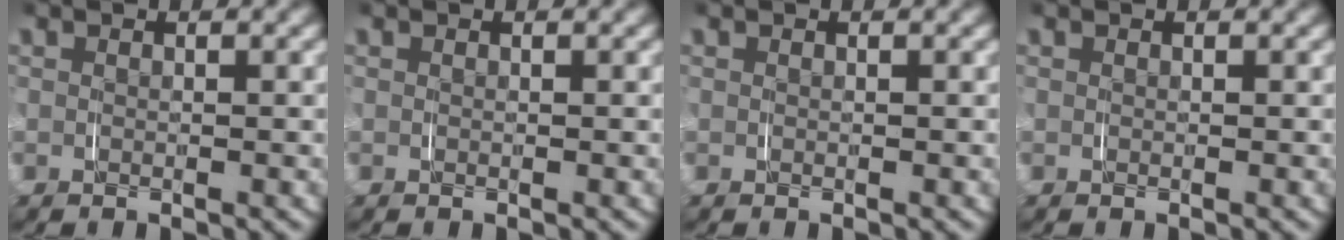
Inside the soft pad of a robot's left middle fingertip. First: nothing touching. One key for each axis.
{"total": 0.0}
{"total": 0.0}
{"total": 0.0}